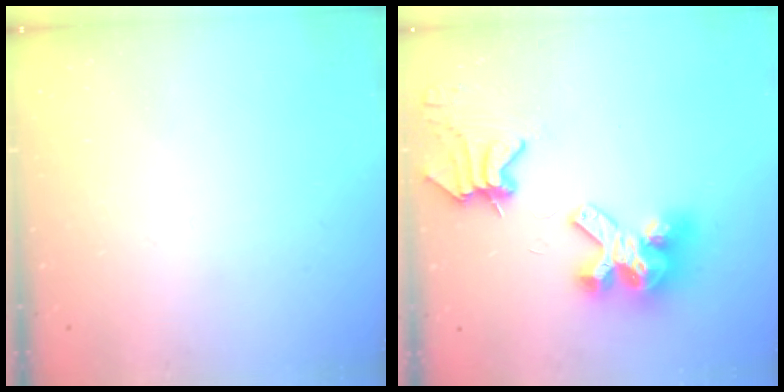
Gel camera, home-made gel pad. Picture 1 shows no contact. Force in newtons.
{"total": 11.6, "press": 11.5, "slide": 0.9}